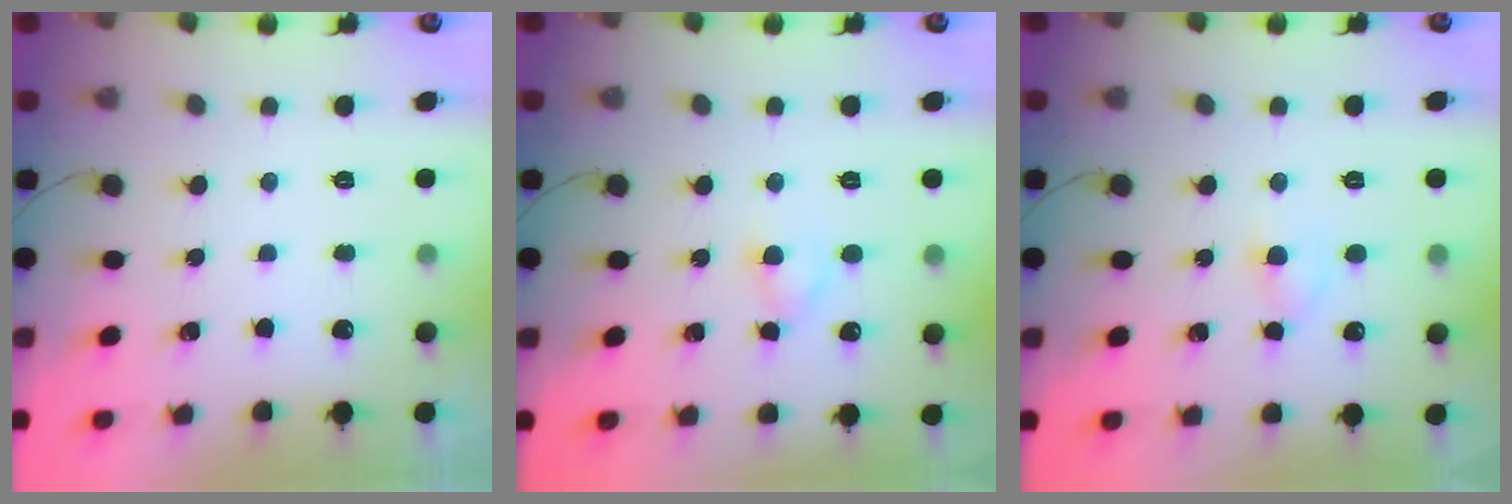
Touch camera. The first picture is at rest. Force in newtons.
{"total": 2.9, "press": 2.8, "slide": 0.8}
{"total": 2.6, "press": 2.4, "slide": 1.0}